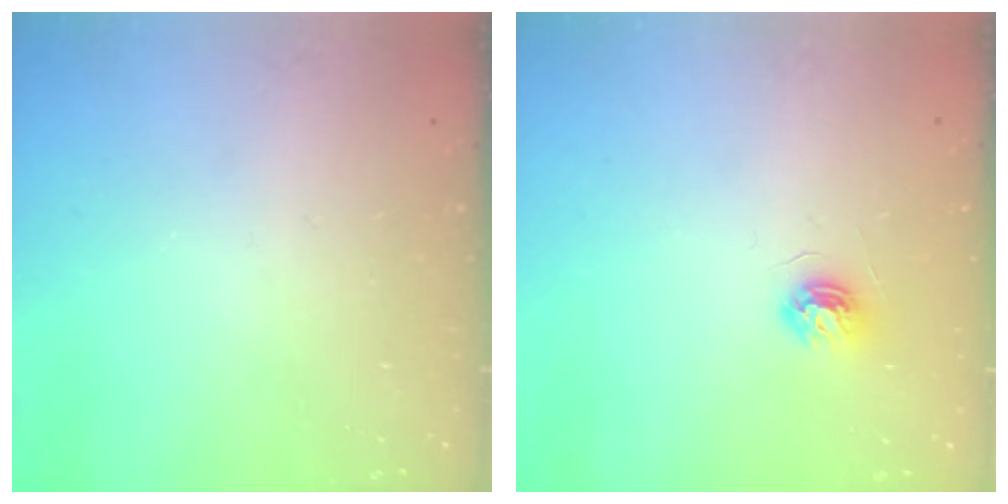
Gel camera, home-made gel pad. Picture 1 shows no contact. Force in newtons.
{"total": 5.3, "press": 5.3, "slide": 0.6}